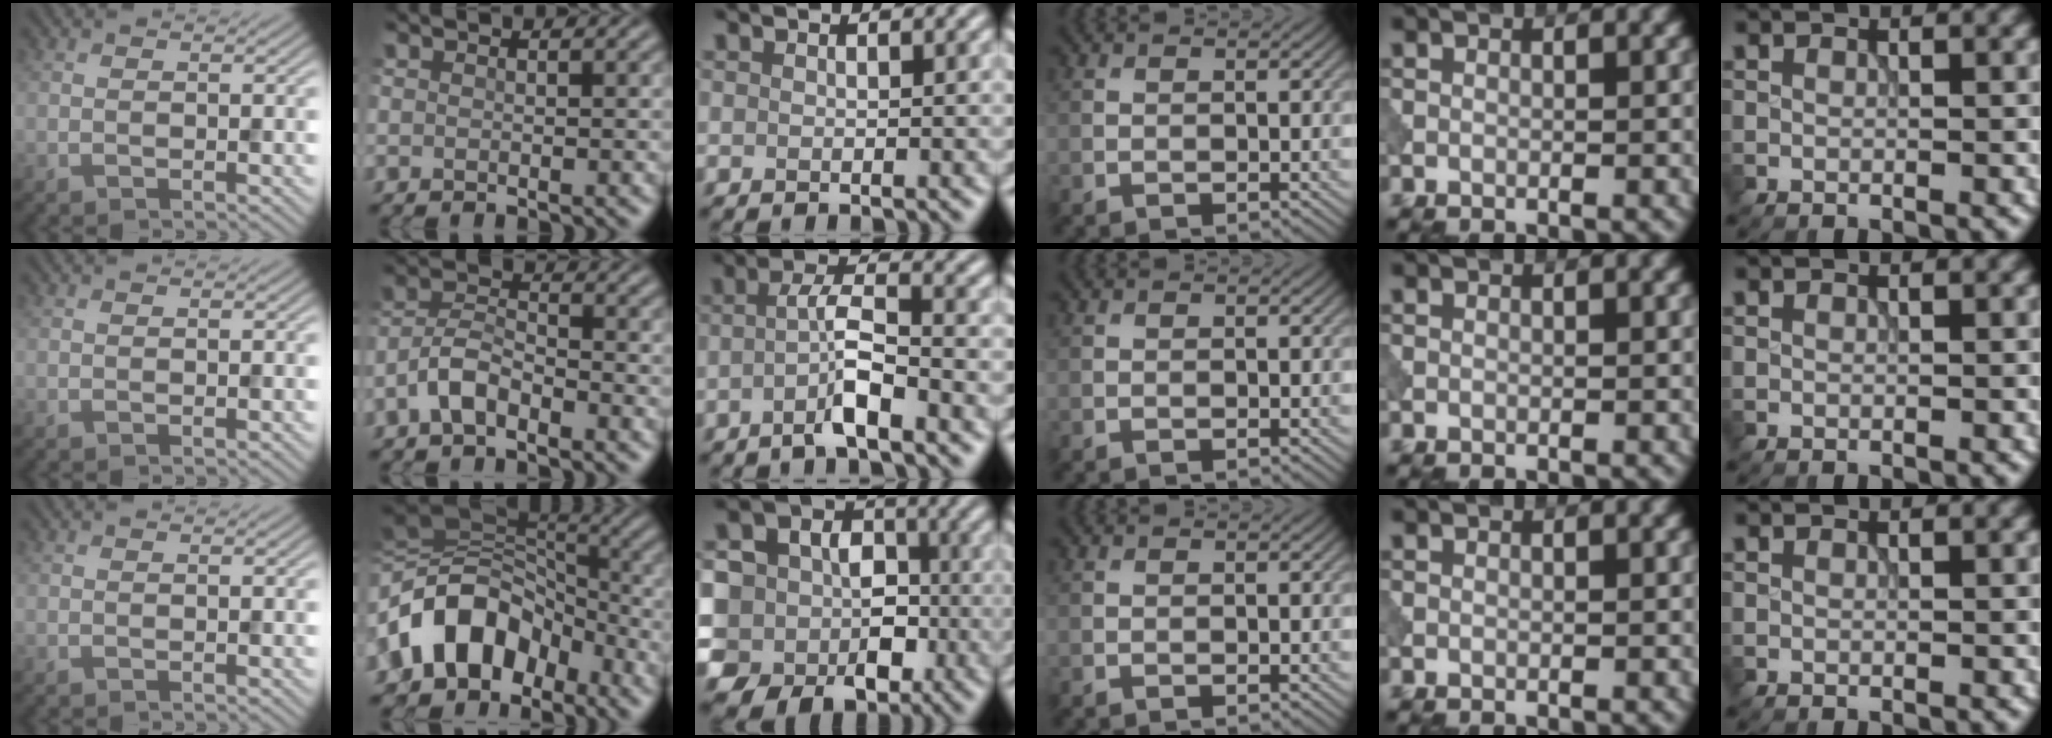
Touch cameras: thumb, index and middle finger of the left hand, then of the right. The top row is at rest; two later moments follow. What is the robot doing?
{"motion": "extract", "object": "peg toy"}